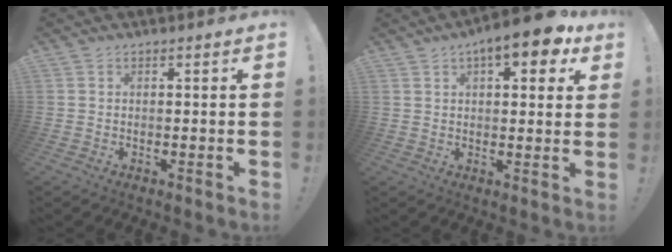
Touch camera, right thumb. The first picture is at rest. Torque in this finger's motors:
{"motor_torque": [0.87, 0.88, 0.58, 0.61, 0.24]}